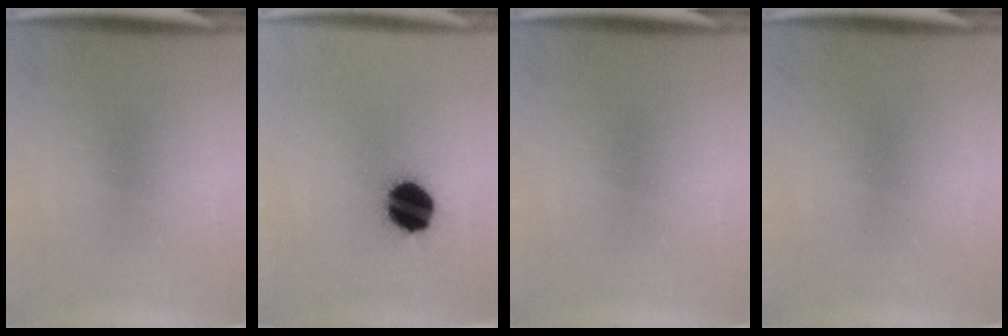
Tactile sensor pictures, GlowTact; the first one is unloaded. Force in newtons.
{"total": 14.4}
{"total": 0.0}
{"total": 0.0}